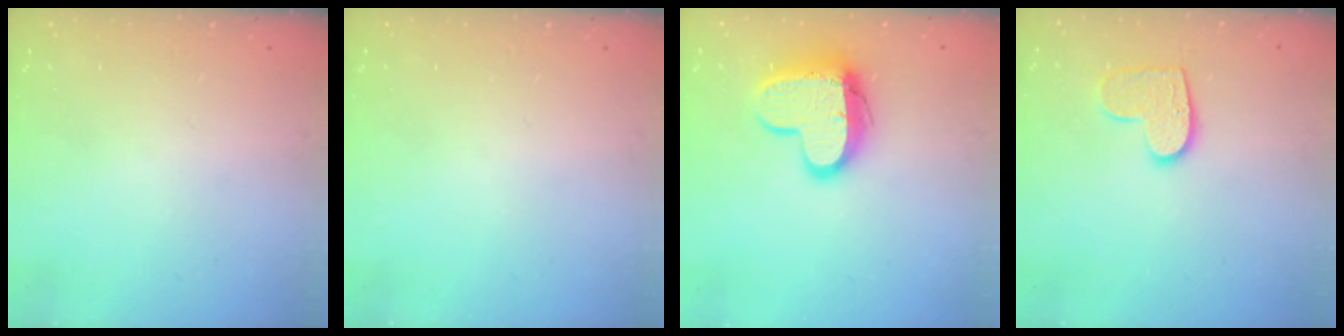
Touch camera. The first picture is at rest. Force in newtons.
{"total": 0.0}
{"total": 13.5, "press": 13.5, "slide": 1.2}
{"total": 9.8, "press": 9.8, "slide": 0.3}